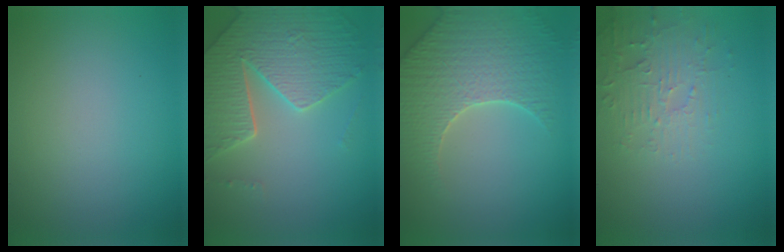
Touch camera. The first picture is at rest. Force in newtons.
{"total": 6.3, "press": 5.2, "slide": 3.6}
{"total": 5.4, "press": 5.1, "slide": 1.7}
{"total": 3.2, "press": 3.1, "slide": 0.7}